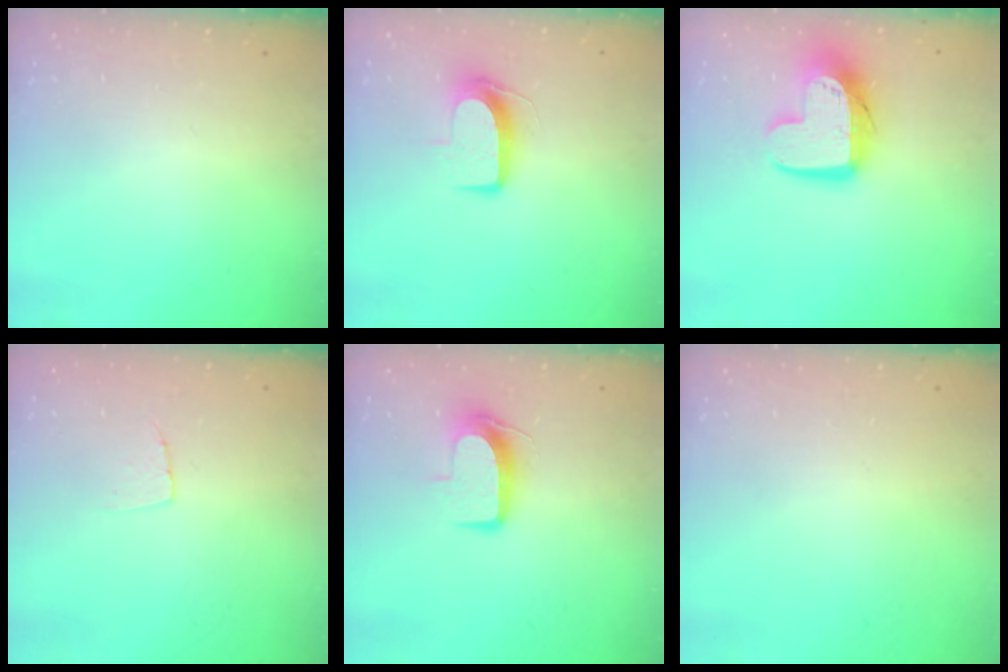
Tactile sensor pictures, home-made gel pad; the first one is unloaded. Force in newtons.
{"total": 9.2, "press": 9.1, "slide": 0.9}
{"total": 13.9, "press": 13.9, "slide": 1.0}
{"total": 3.7, "press": 3.7, "slide": 0.2}
{"total": 8.8, "press": 8.7, "slide": 1.0}
{"total": 0.0}